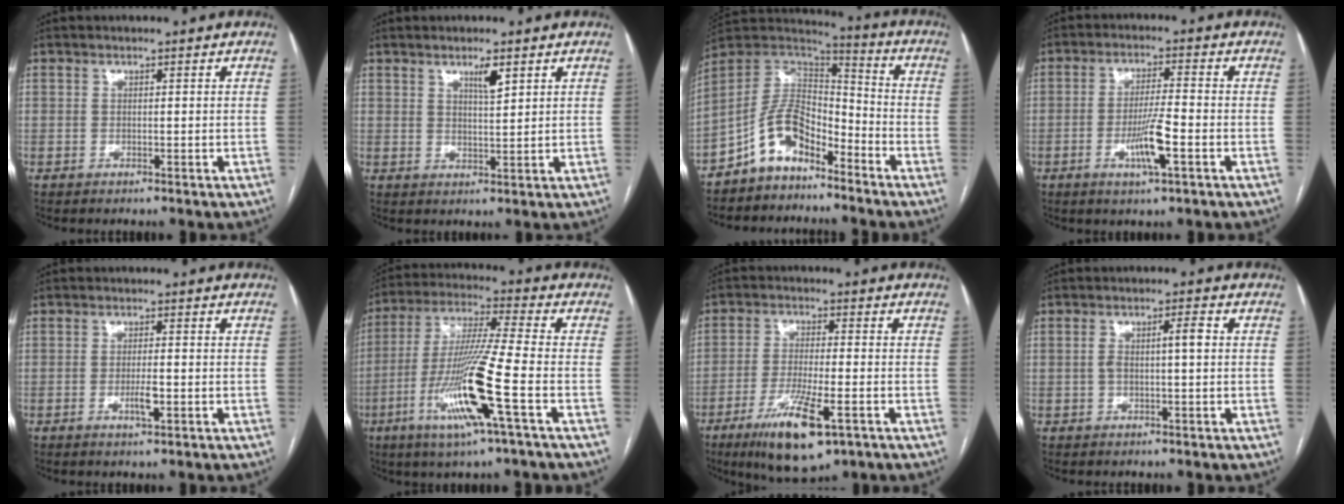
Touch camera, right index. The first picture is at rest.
{"total": 3.1, "force": [1.9, 0.4, 2.3], "torque": [-0.042, -0.005, 0.033]}
{"total": 10.4, "force": [-6.8, 5.3, 5.8], "torque": [-0.115, 0.037, -0.132]}
{"total": 6.8, "force": [-2.5, 0.3, 6.3], "torque": [-0.118, -0.008, -0.047]}
{"total": 1.2, "force": [-0.6, 0.0, 1.0], "torque": [-0.021, 0.000, -0.011]}
{"total": 15.4, "force": [-5.7, -0.8, 14.3], "torque": [-0.293, -0.018, -0.111]}
{"total": 11.9, "force": [-6.1, 2.5, 9.9], "torque": [-0.184, -0.027, -0.098]}
{"total": 3.8, "force": [0.1, 0.7, 3.8], "torque": [-0.073, 0.018, 0.004]}